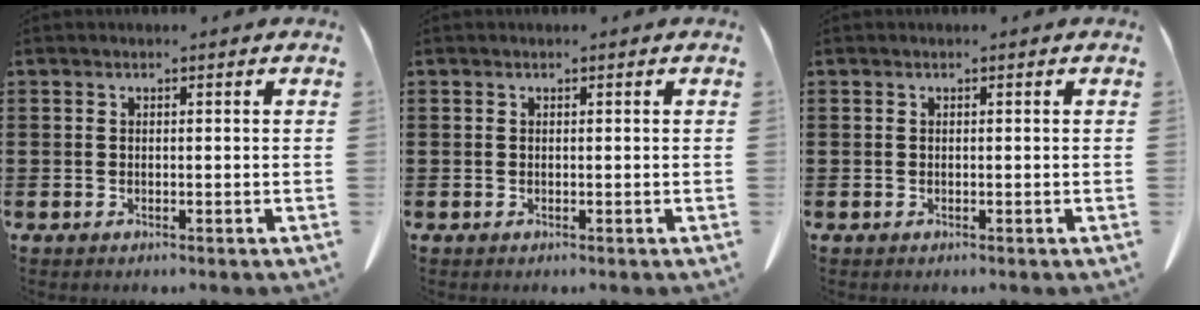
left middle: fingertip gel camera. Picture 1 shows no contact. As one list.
[{"total": 0.0}, {"total": 0.0}]